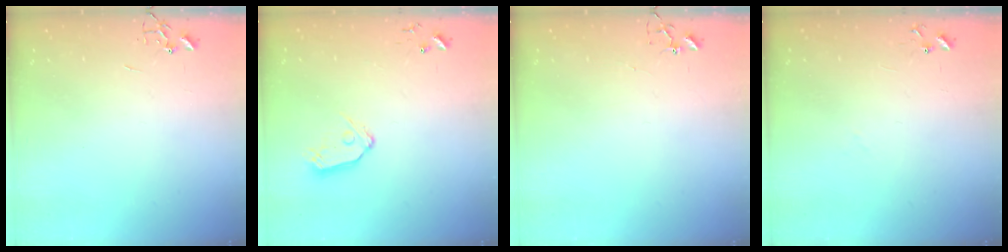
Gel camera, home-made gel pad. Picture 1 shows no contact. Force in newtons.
{"total": 8.0, "press": 8.0, "slide": 0.5}
{"total": 3.9, "press": 3.8, "slide": 0.2}
{"total": 6.8, "press": 6.8, "slide": 0.6}